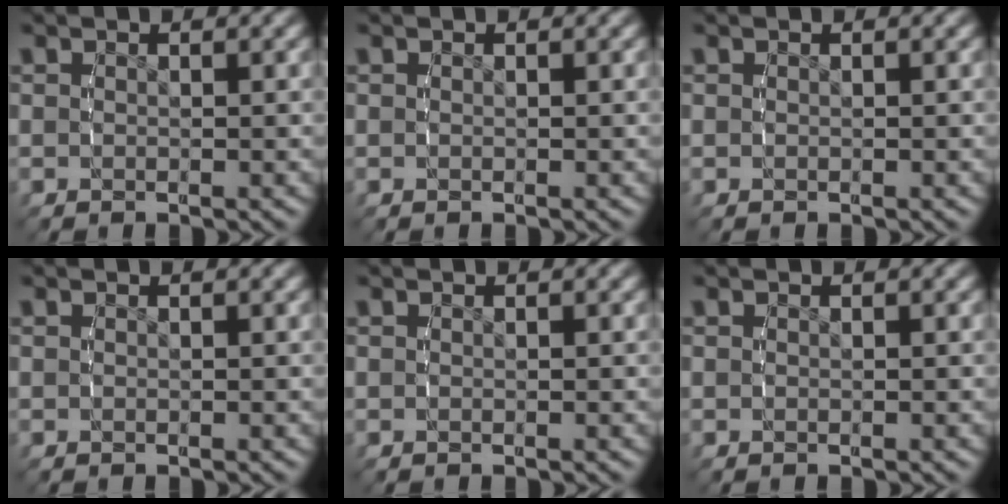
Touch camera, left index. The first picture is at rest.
{"total": 0.0}
{"total": 0.0}
{"total": 0.0}
{"total": 0.0}
{"total": 0.0}